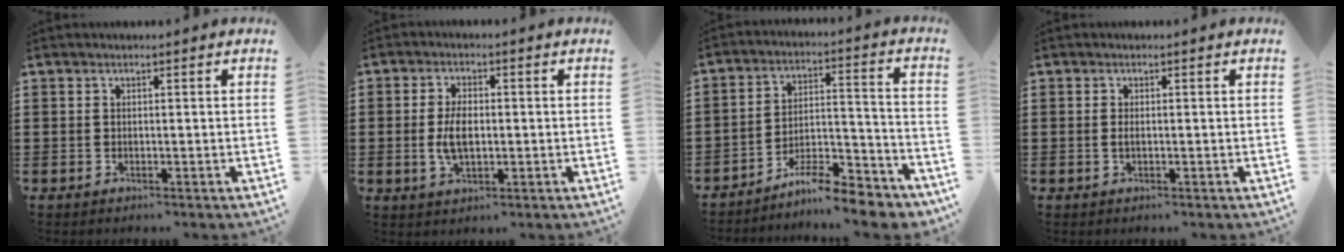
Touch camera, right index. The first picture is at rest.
{"total": 5.0, "force": [-0.4, 2.5, 4.3], "torque": [-0.094, 0.002, -0.010]}
{"total": 9.2, "force": [-8.5, 1.2, 3.4], "torque": [-0.045, 0.025, -0.161]}
{"total": 0.9, "force": [-0.1, 0.3, 0.8], "torque": [-0.017, 0.000, -0.002]}